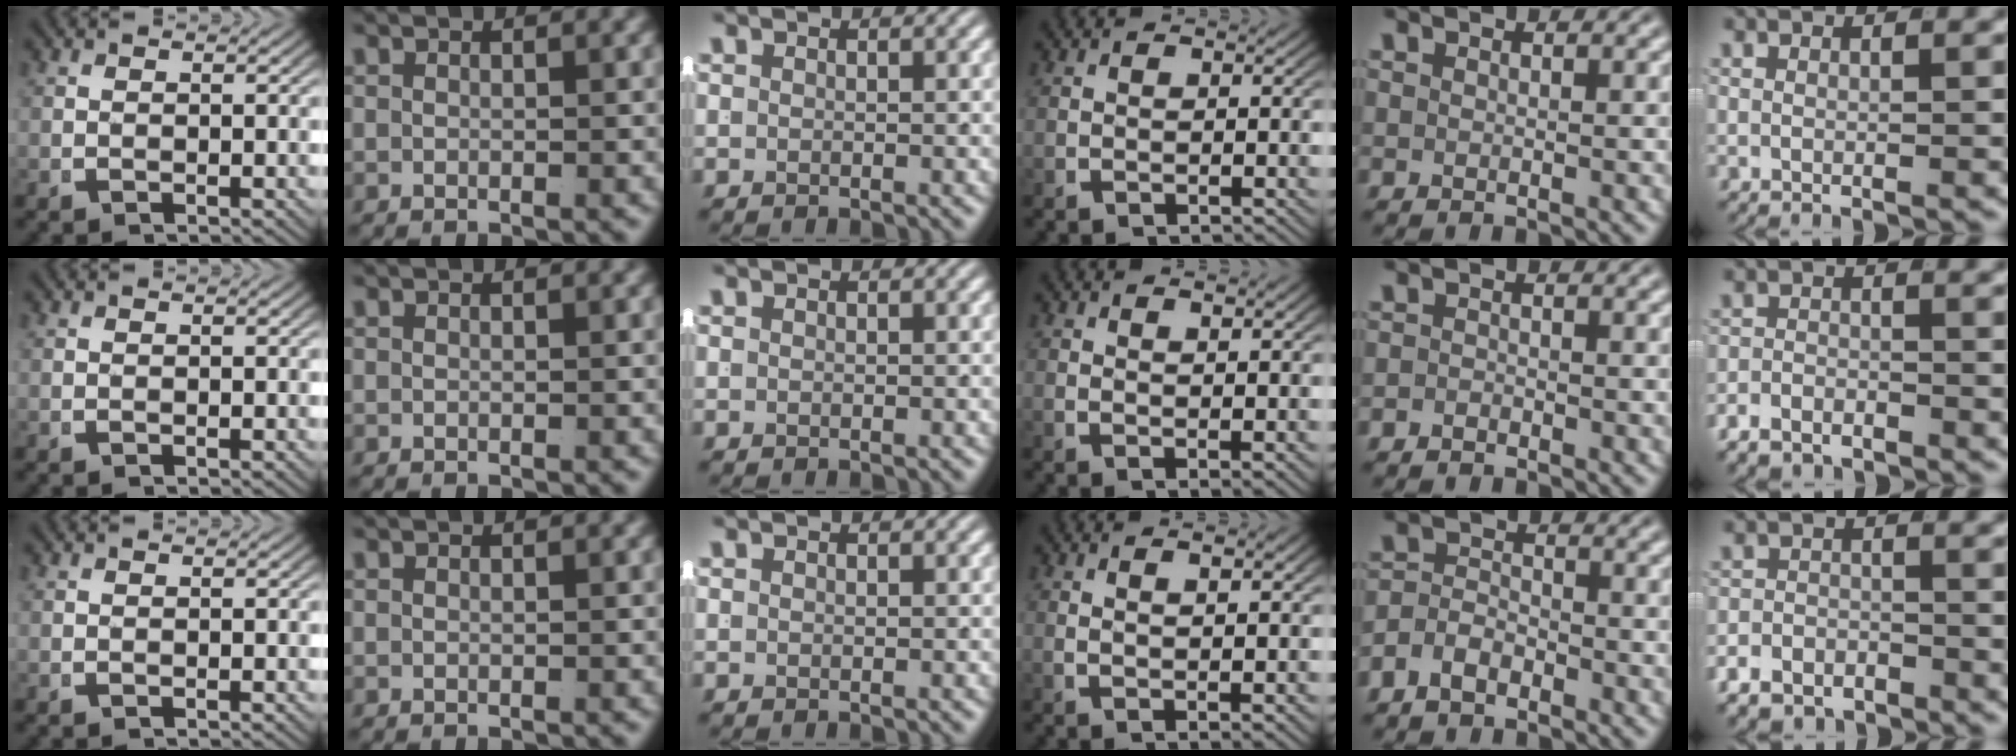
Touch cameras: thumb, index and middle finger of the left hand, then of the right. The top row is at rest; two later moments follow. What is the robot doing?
{"motion": "lift_and_place", "object": "shirt"}